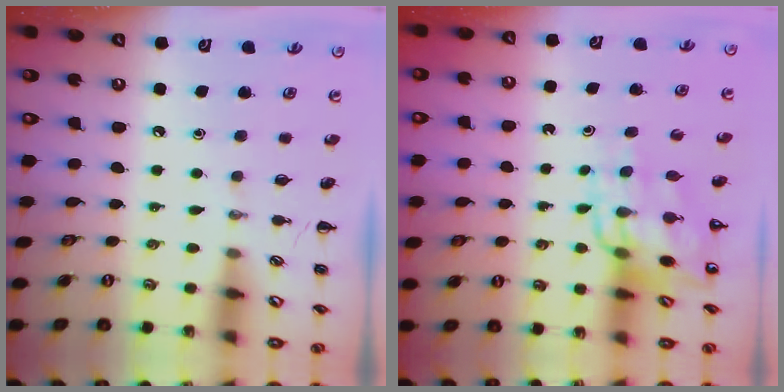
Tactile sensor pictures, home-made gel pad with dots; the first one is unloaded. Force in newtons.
{"total": 11.3, "press": 10.8, "slide": 3.2}